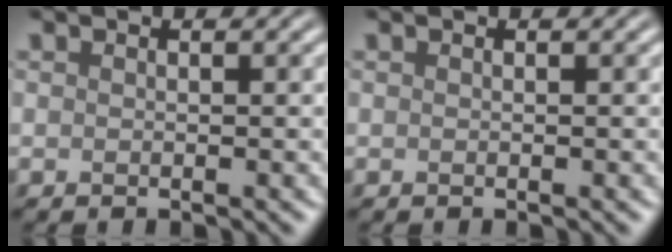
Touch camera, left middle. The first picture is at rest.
{"total": 0.0}